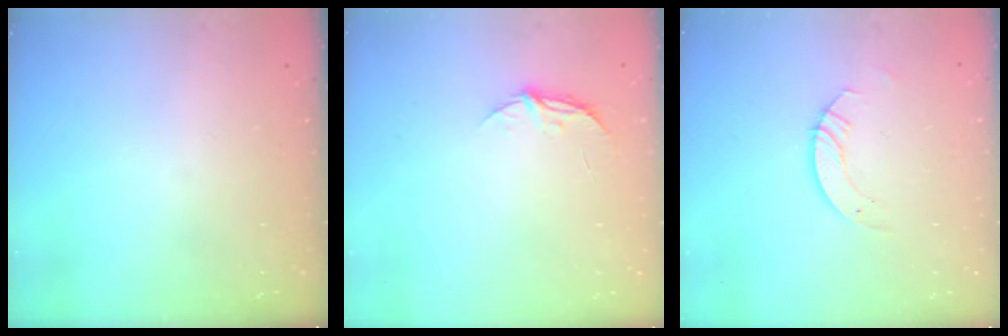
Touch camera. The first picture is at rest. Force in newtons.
{"total": 5.3, "press": 5.3, "slide": 0.5}
{"total": 3.5, "press": 3.5, "slide": 0.4}